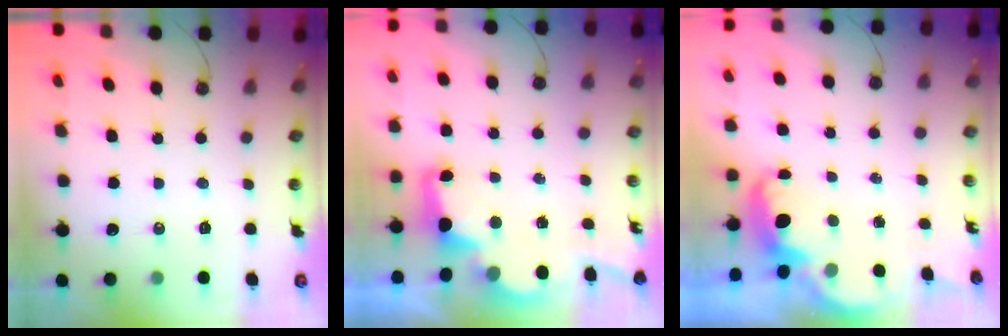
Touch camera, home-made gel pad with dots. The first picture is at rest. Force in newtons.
{"total": 4.8, "press": 4.7, "slide": 0.5}
{"total": 2.5, "press": 2.4, "slide": 0.6}